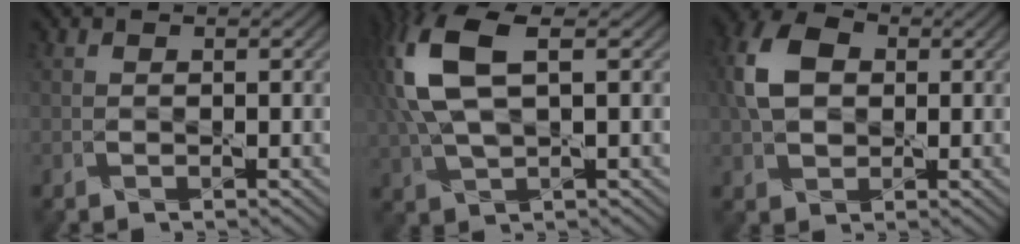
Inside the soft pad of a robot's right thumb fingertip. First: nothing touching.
{"total": 11.2, "force": [3.1, 5.3, 9.4], "torque": [-0.253, 0.010, 0.067]}
{"total": 7.4, "force": [1.1, 5.3, 5.1], "torque": [-0.125, 0.013, 0.013]}